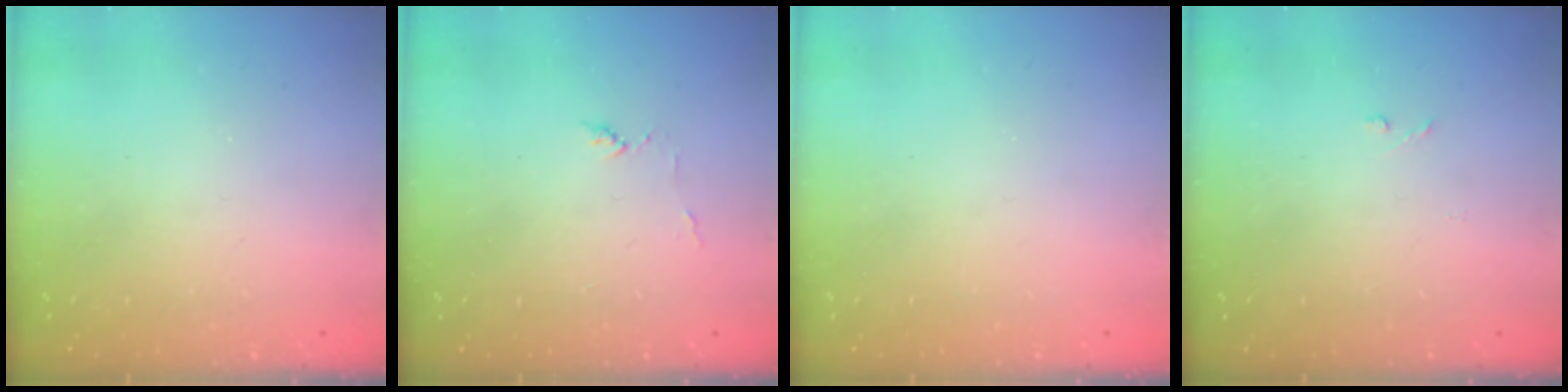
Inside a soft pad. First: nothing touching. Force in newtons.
{"total": 2.6, "press": 2.6, "slide": 0.3}
{"total": 0.0}
{"total": 3.2, "press": 3.2, "slide": 0.4}